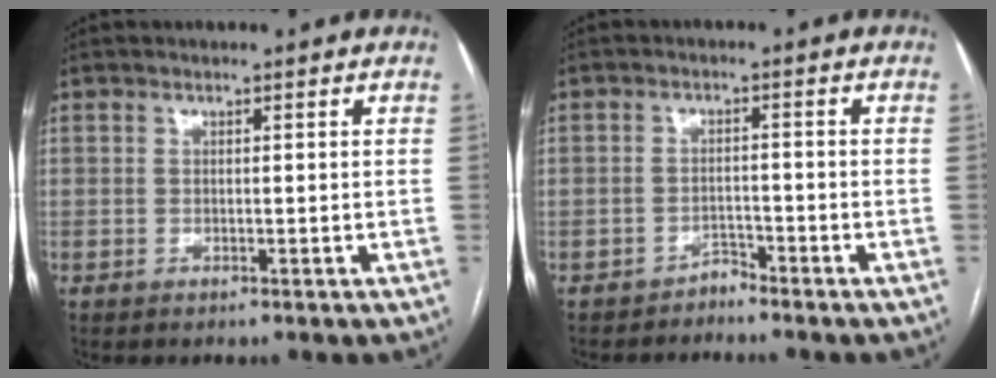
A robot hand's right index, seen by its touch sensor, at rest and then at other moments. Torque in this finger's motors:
{"motor_torque": [-1.01, 0.48, -0.49, -0.13]}